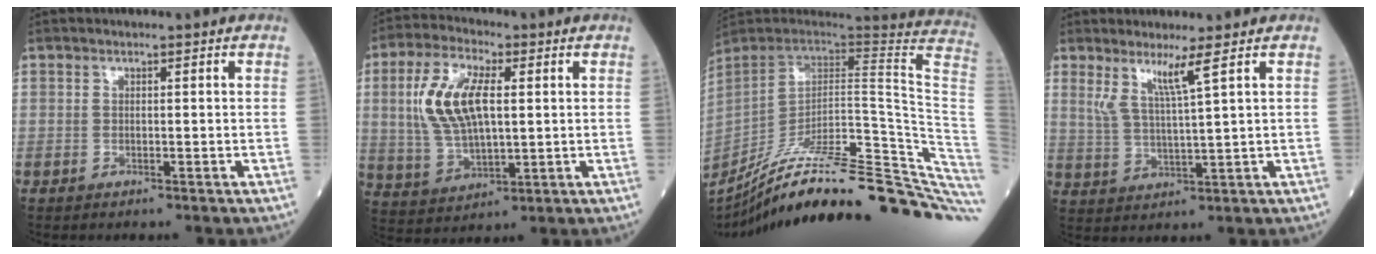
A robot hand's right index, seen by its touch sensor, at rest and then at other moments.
{"total": 11.9, "force": [2.2, 4.8, 10.6], "torque": [-0.235, 0.009, 0.045]}
{"total": 37.7, "force": [-30.5, 3.1, 21.9], "torque": [-0.207, -0.044, -0.418]}
{"total": 4.9, "force": [2.9, -1.0, 3.8], "torque": [-0.078, -0.012, 0.059]}